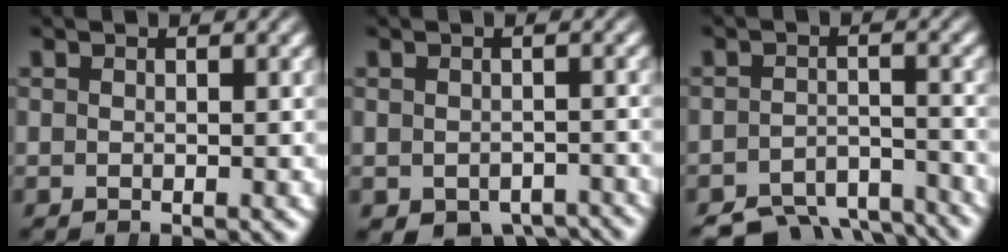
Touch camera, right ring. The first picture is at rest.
{"total": 5.2, "force": [-4.2, 2.6, 1.6], "torque": [-0.010, -0.023, -0.057]}
{"total": 7.2, "force": [-6.3, 2.5, 2.3], "torque": [-0.014, -0.019, -0.106]}